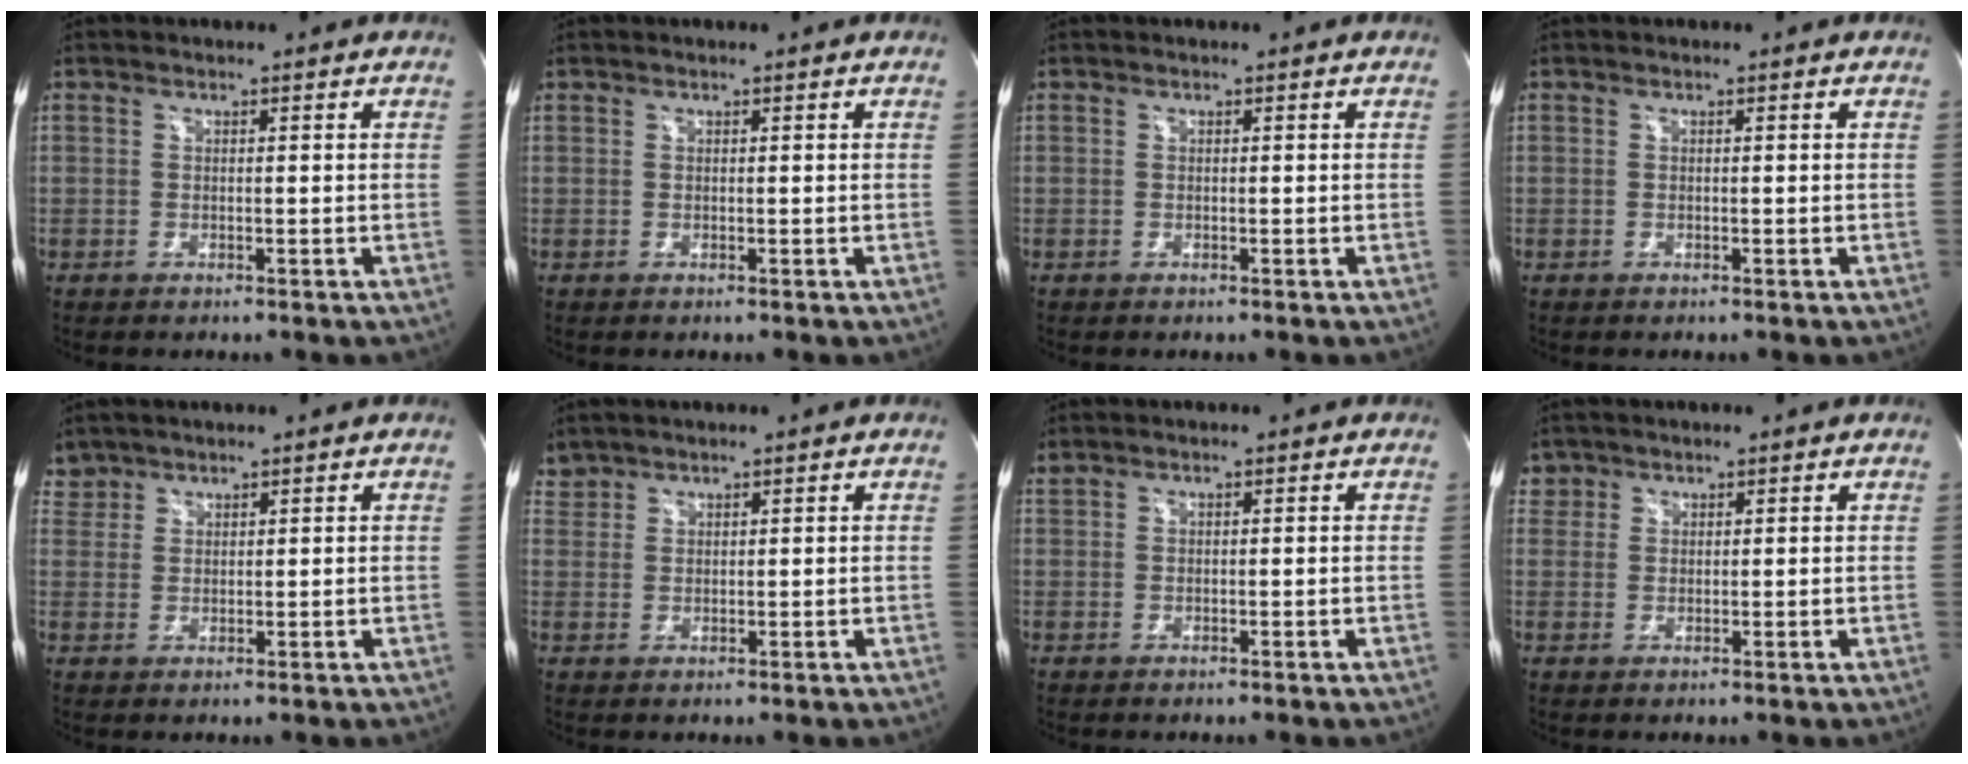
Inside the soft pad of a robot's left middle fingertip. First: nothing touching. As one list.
[{"total": 0.0}, {"total": 0.0}, {"total": 0.0}, {"total": 2.7, "force": [2.4, 1.2, -0.5], "torque": [0.011, 0.010, 0.048]}, {"total": 2.2, "force": [2.1, 0.6, -0.3], "torque": [0.002, 0.013, 0.046]}, {"total": 0.8, "force": [0.8, 0.0, 0.2], "torque": [-0.019, 0.016, 0.026]}, {"total": 2.1, "force": [1.6, 1.4, -0.4], "torque": [0.015, 0.009, 0.026]}]